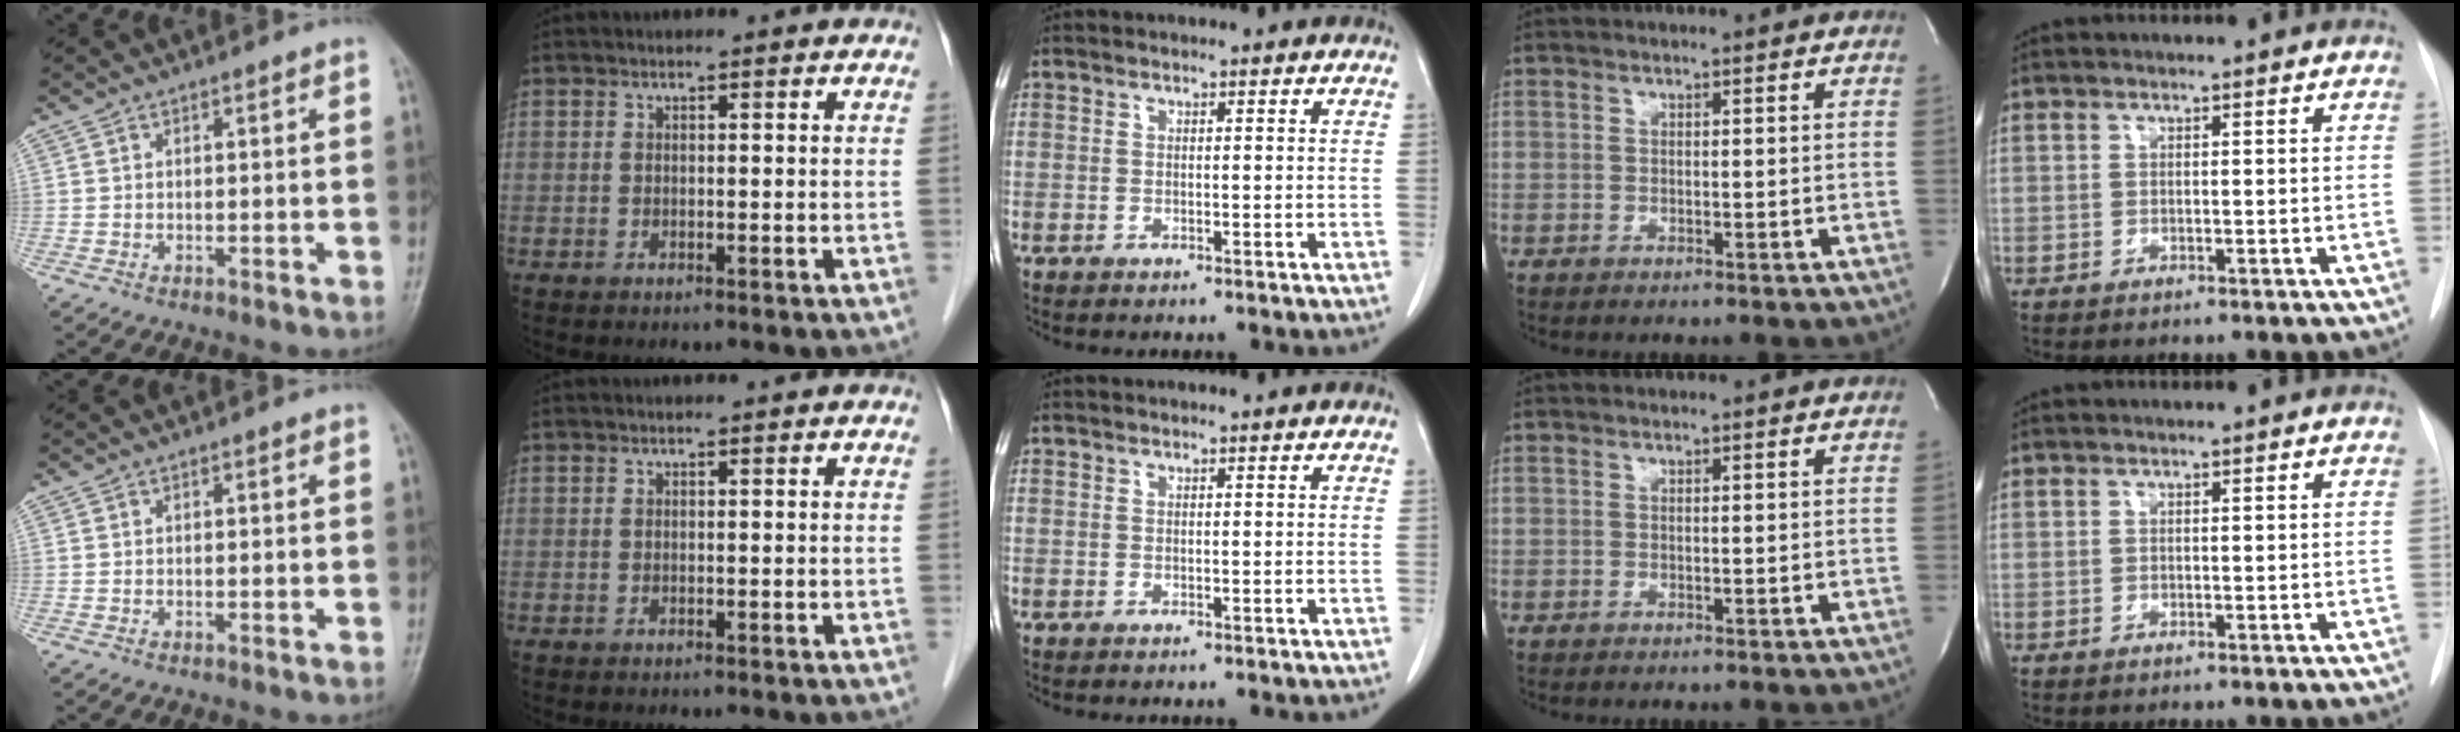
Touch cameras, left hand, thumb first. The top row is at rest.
{}